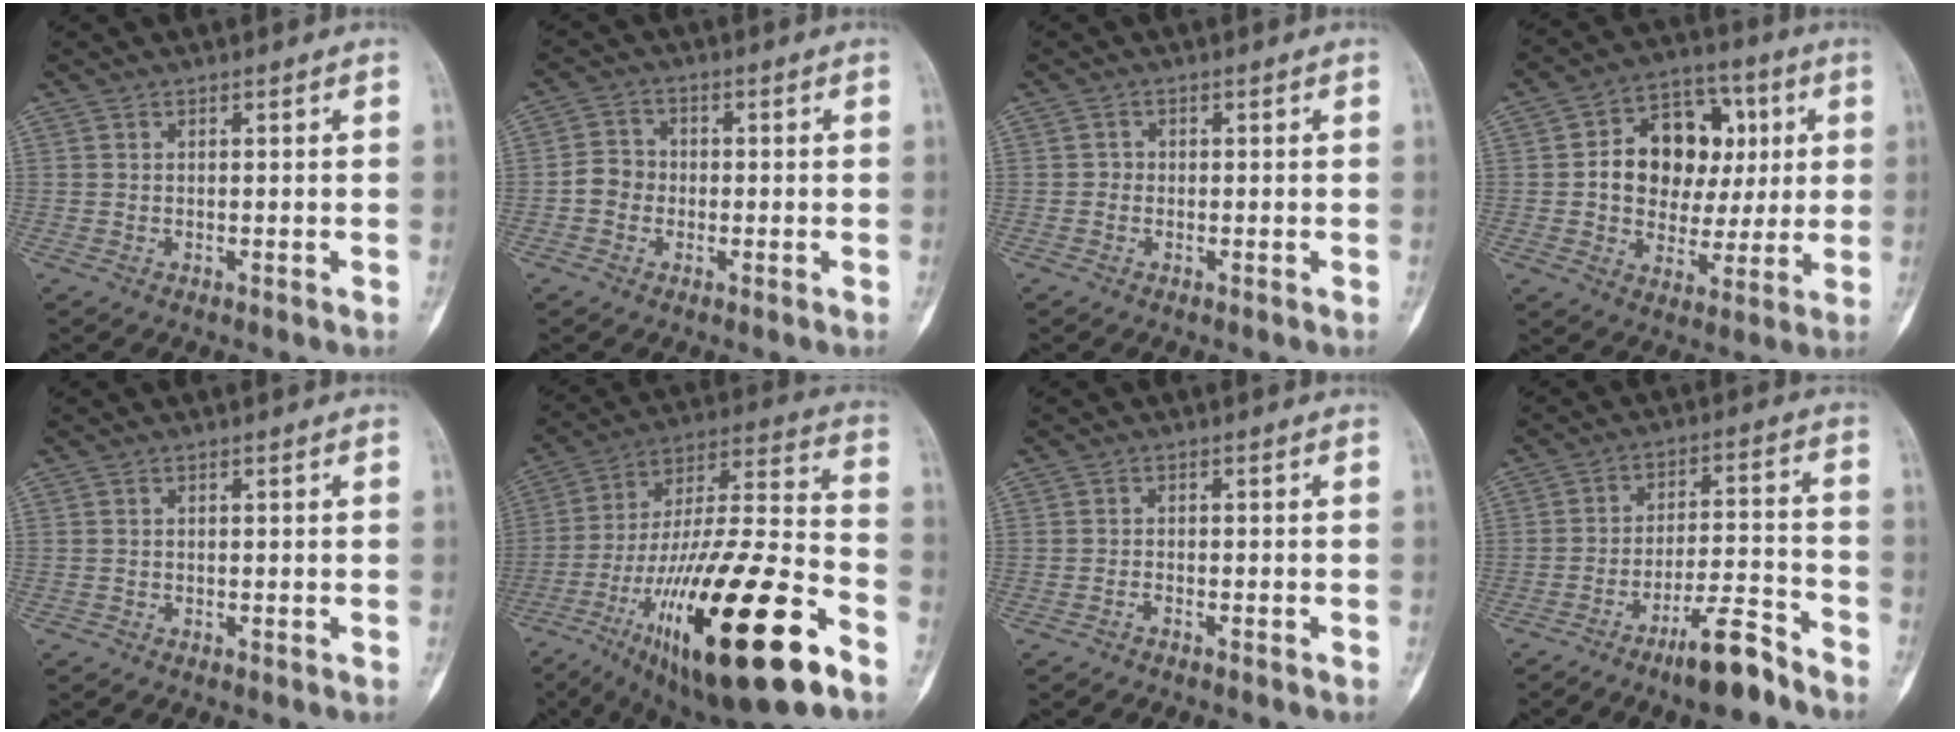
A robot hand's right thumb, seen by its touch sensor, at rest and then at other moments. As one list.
[{"total": 4.2, "force": [-1.0, 3.8, 1.6], "torque": [-0.011, 0.014, -0.028]}, {"total": 0.9, "force": [-0.3, 0.9, 0.3], "torque": [0.003, 0.005, -0.009]}, {"total": 16.0, "force": [2.4, 12.4, 9.9], "torque": [-0.100, 0.018, 0.039]}, {"total": 0.0}, {"total": 33.3, "force": [-16.0, 8.6, 27.9], "torque": [-0.481, 0.045, -0.259]}, {"total": 1.2, "force": [-1.1, 0.1, 0.5], "torque": [-0.013, 0.010, -0.014]}, {"total": 10.4, "force": [-7.8, 2.1, 6.6], "torque": [-0.107, 0.067, -0.132]}]